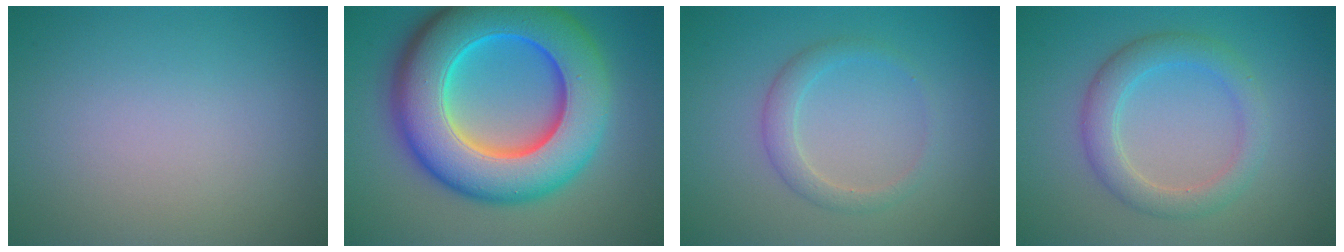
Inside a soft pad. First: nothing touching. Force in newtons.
{"total": 13.9, "press": 13.9, "slide": 0.1}
{"total": 2.1, "press": 2.1, "slide": 0.2}
{"total": 3.6, "press": 3.5, "slide": 0.2}